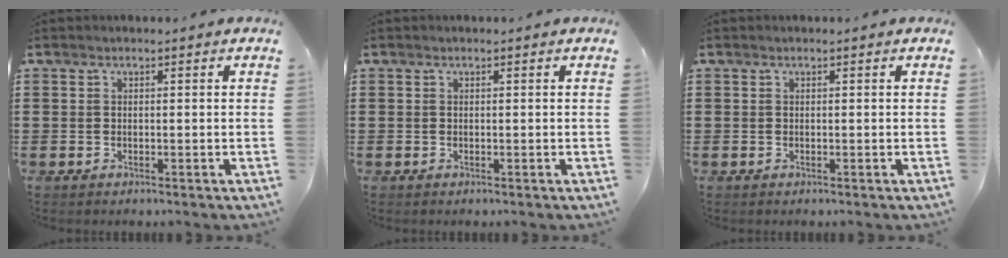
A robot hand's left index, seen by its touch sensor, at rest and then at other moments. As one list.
[{"total": 0.0}, {"total": 0.0}]